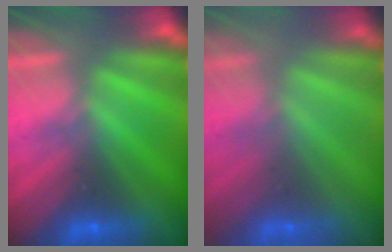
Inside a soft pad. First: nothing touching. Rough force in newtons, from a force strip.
{"total": 1.7}